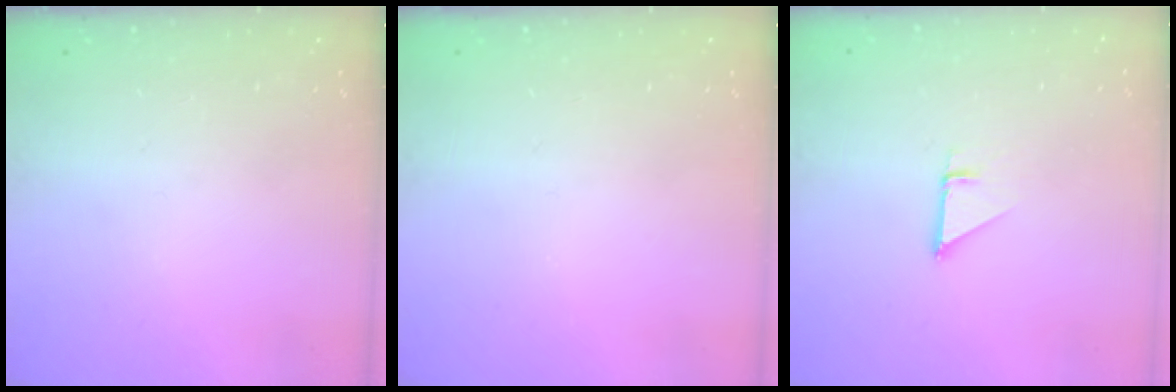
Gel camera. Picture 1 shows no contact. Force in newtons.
{"total": 0.0}
{"total": 1.0, "press": 1.0, "slide": 0.1}